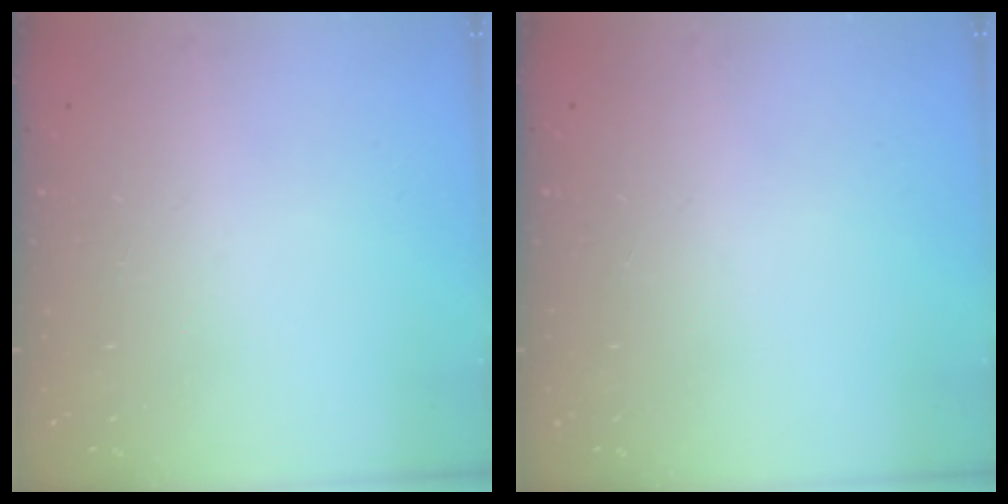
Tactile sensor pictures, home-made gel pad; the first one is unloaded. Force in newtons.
{"total": 0.0}